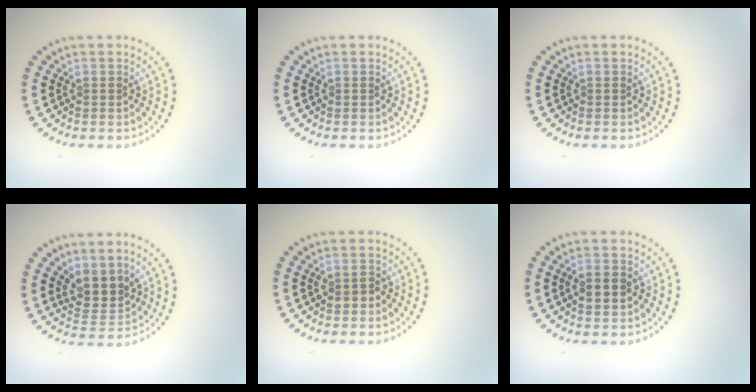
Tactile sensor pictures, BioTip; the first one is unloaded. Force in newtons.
{"total": 0.0}
{"total": 0.0}
{"total": 3.0, "press": 2.3, "slide": 1.8}
{"total": 1.4, "press": 1.4, "slide": 0.3}
{"total": 2.4, "press": 2.4, "slide": 0.0}